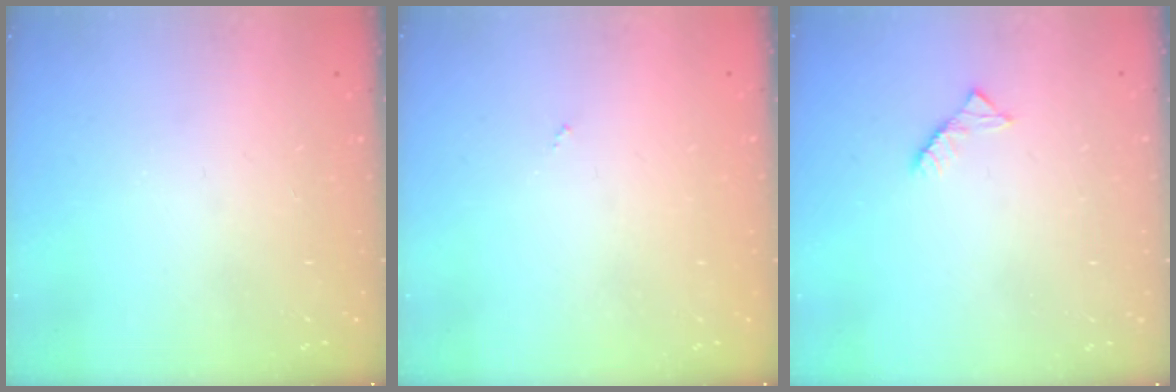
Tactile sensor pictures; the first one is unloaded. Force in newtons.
{"total": 0.0}
{"total": 2.6, "press": 2.6, "slide": 0.4}